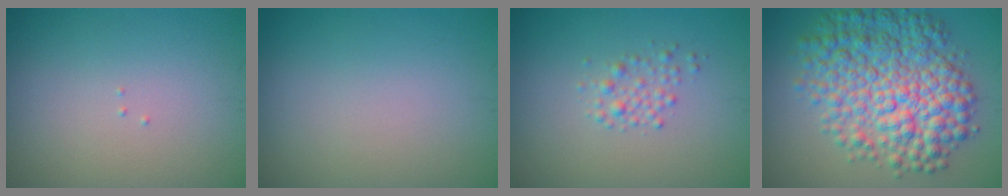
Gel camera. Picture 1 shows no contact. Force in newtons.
{"total": 0.0}
{"total": 1.6, "press": 1.6, "slide": 0.1}
{"total": 9.6, "press": 9.6, "slide": 0.1}